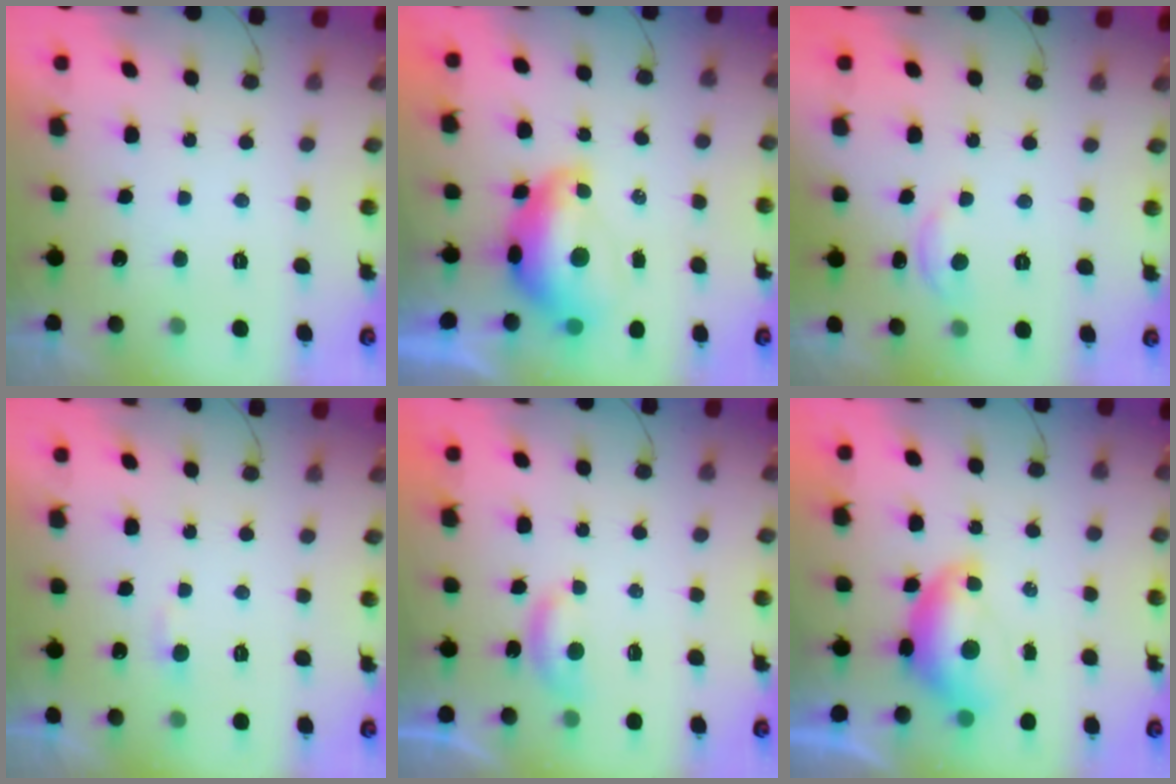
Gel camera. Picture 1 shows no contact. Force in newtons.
{"total": 10.9, "press": 10.9, "slide": 0.9}
{"total": 4.6, "press": 4.6, "slide": 0.5}
{"total": 2.7, "press": 2.7, "slide": 0.3}
{"total": 4.0, "press": 3.9, "slide": 0.5}
{"total": 7.5, "press": 7.5, "slide": 0.9}